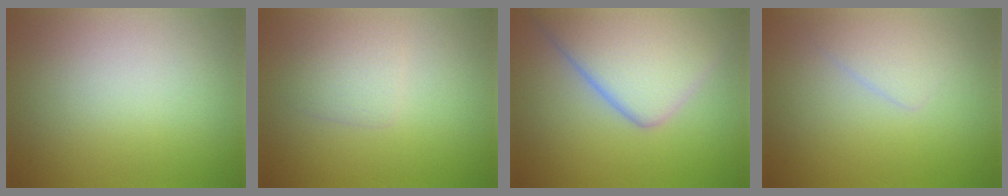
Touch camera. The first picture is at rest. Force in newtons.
{"total": 1.9, "press": 1.9, "slide": 0.1}
{"total": 9.0, "press": 9.0, "slide": 0.3}
{"total": 1.7, "press": 1.7, "slide": 0.1}